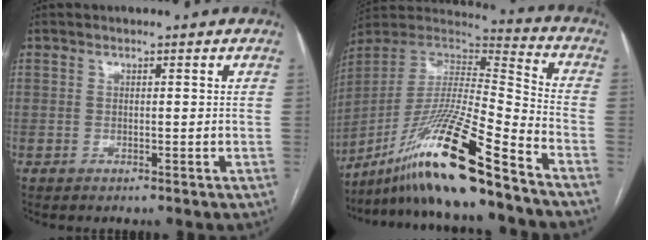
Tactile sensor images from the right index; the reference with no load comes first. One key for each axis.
{"total": 20.4, "fx": -14.8, "fy": -0.2, "fz": 14.1, "tx": -0.294, "ty": -0.017, "tz": -0.277}